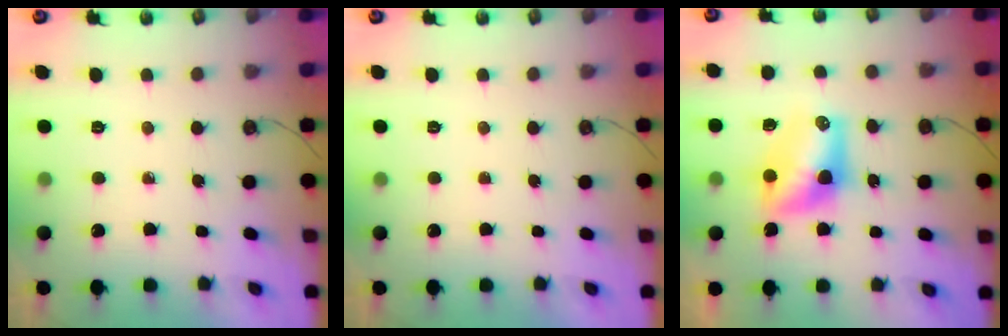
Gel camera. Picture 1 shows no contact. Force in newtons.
{"total": 0.0}
{"total": 9.9, "press": 9.4, "slide": 3.2}